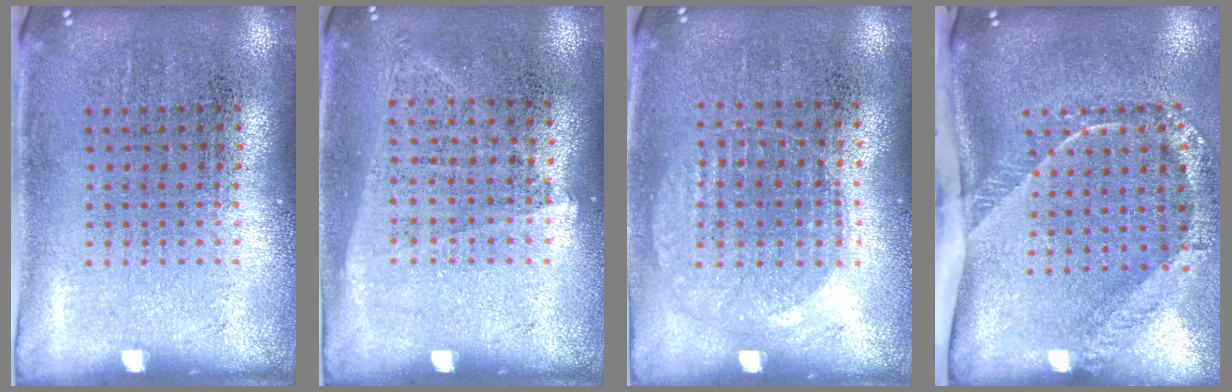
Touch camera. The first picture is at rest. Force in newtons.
{"total": 1.0, "press": 0.9, "slide": 0.4}
{"total": 0.9, "press": 0.8, "slide": 0.4}
{"total": 2.6, "press": 1.7, "slide": 2.0}